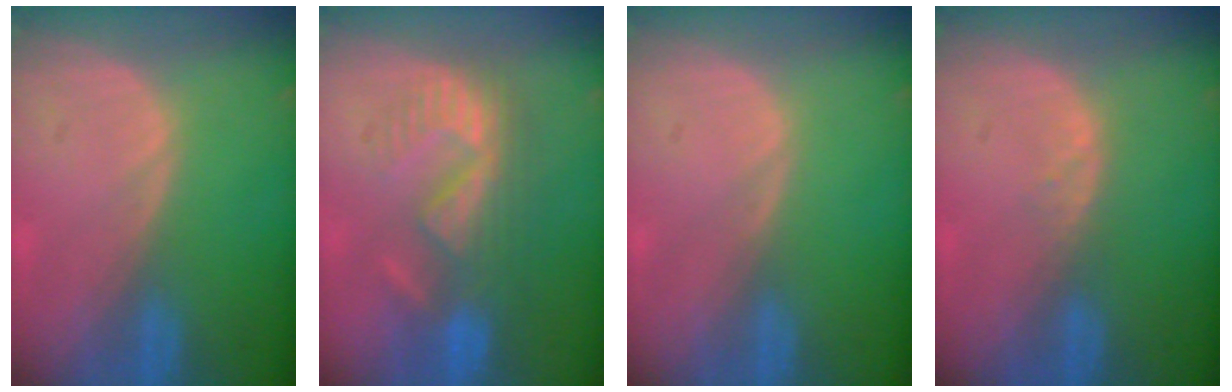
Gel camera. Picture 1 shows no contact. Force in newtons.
{"total": 8.7, "press": 8.2, "slide": 3.0}
{"total": 0.0}
{"total": 1.0, "press": 1.0, "slide": 0.2}